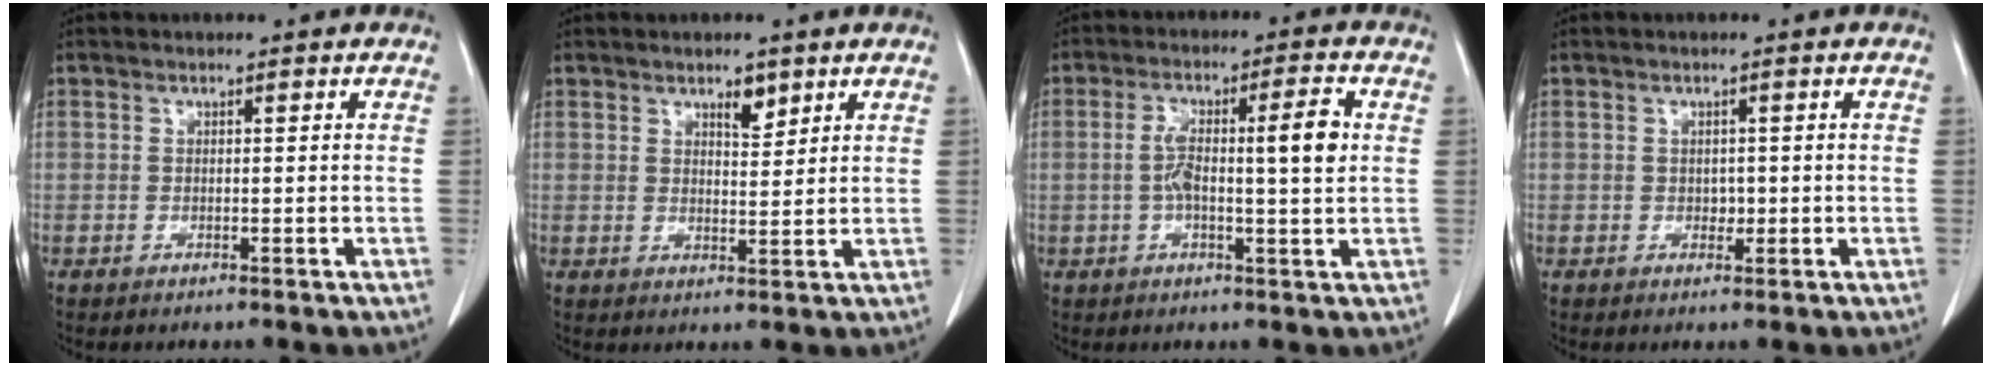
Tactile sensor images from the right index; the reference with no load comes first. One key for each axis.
{"total": 2.9, "fx": 2.0, "fy": 1.0, "fz": 1.8, "tx": -0.031, "ty": -0.004, "tz": 0.035}
{"total": 8.2, "fx": 0.5, "fy": 1.2, "fz": 8.1, "tx": -0.149, "ty": 0.021, "tz": 0.008}
{"total": 1.1, "fx": -0.2, "fy": 0.9, "fz": 0.7, "tx": -0.012, "ty": 0.002, "tz": 0.001}